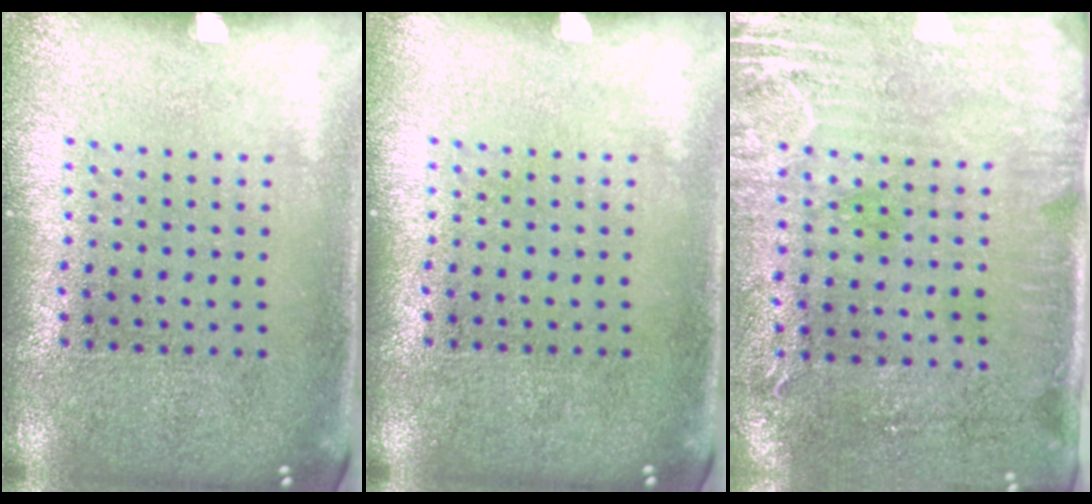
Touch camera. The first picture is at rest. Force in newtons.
{"total": 0.0}
{"total": 3.0, "press": 2.4, "slide": 1.7}